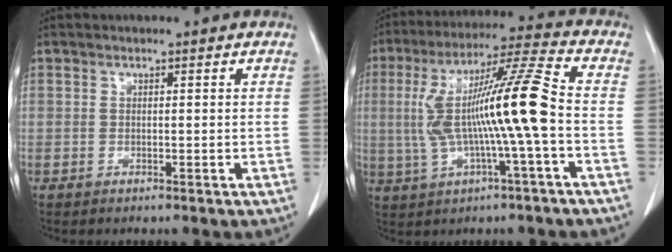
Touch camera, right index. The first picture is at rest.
{"total": 14.8, "force": [-0.9, -0.2, 14.8], "torque": [-0.283, 0.020, -0.021]}